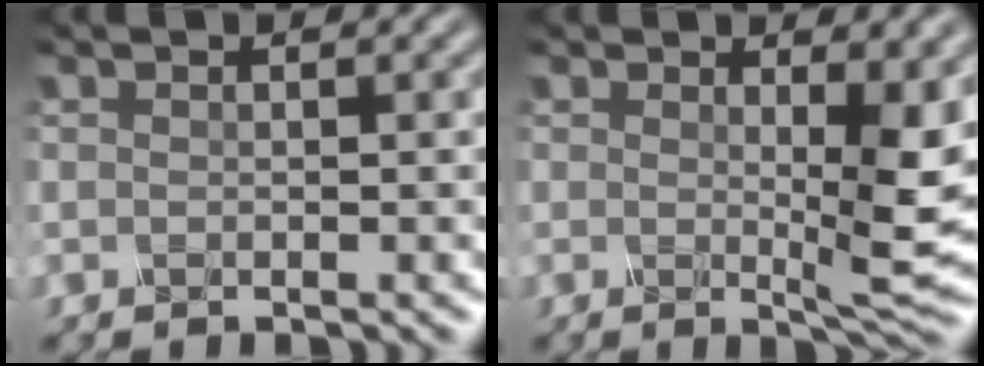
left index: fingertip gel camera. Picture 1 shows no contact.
{"total": 6.4, "force": [0.3, 1.3, 6.2], "torque": [-0.103, -0.006, 0.012]}